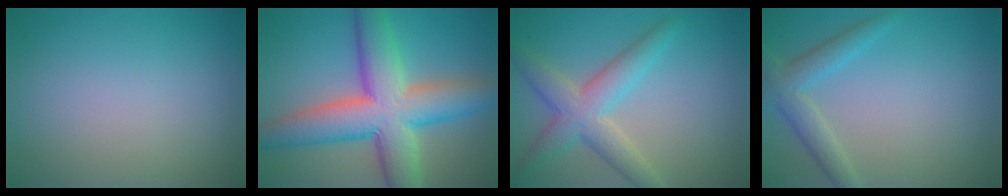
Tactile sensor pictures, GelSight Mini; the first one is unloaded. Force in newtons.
{"total": 10.8, "press": 10.8, "slide": 0.5}
{"total": 5.0, "press": 5.0, "slide": 0.2}
{"total": 3.1, "press": 3.1, "slide": 0.2}